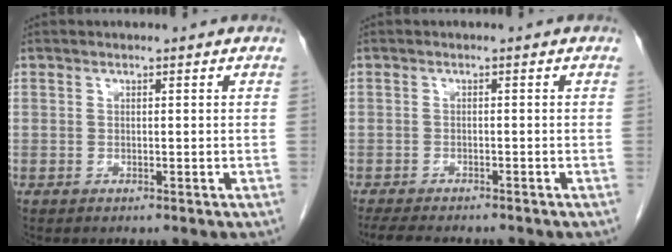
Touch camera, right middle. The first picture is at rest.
{"total": 8.1, "force": [-7.0, 1.8, 3.6], "torque": [-0.055, -0.009, -0.101]}